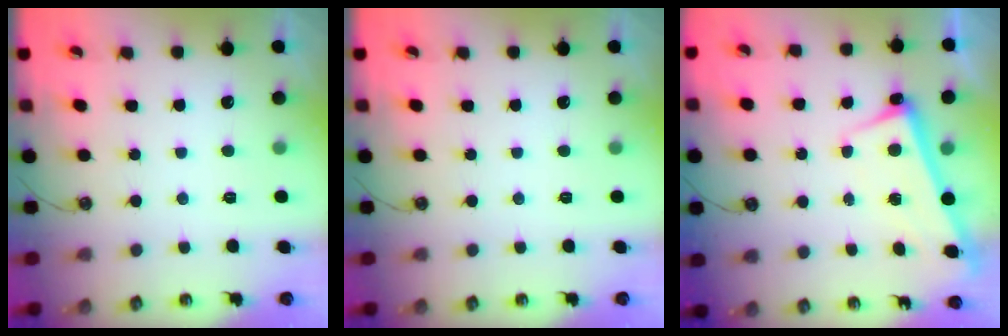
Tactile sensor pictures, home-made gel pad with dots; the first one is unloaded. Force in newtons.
{"total": 0.0}
{"total": 2.5, "press": 2.4, "slide": 0.5}